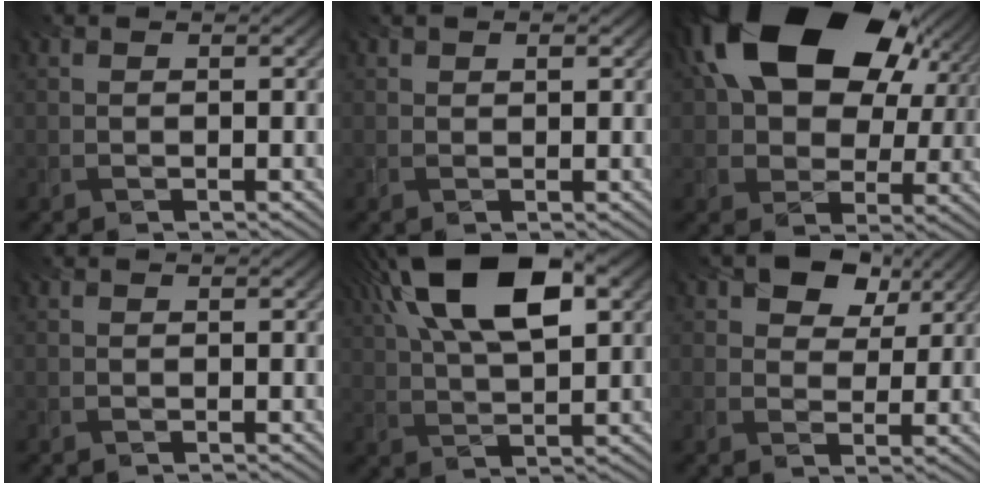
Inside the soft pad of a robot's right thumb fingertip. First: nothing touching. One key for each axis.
{"total": 0.7, "fx": 0.6, "fy": 0.3, "fz": 0.3, "tx": -0.003, "ty": 0.001, "tz": 0.010}
{"total": 21.0, "fx": 8.9, "fy": 13.5, "fz": 13.4, "tx": -0.252, "ty": 0.038, "tz": 0.162}
{"total": 0.0}
{"total": 15.7, "fx": 7.3, "fy": 6.5, "fz": 12.3, "tx": -0.248, "ty": 0.028, "tz": 0.121}
{"total": 6.2, "fx": 3.5, "fy": 4.1, "fz": 3.1, "tx": -0.055, "ty": 0.003, "tz": 0.050}